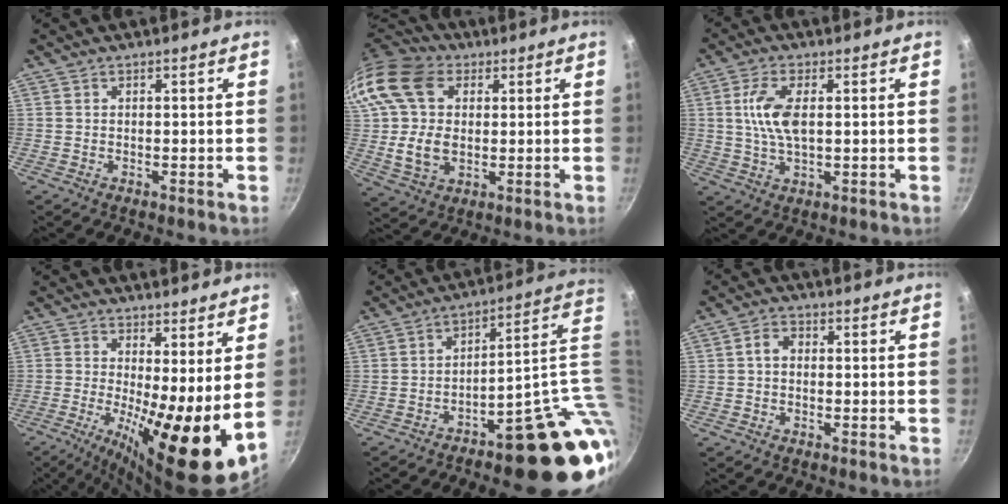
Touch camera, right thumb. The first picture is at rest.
{"total": 18.9, "force": [3.6, 13.8, 12.4], "torque": [-0.237, 0.013, 0.062]}
{"total": 7.9, "force": [1.2, 3.5, 7.0], "torque": [-0.140, 0.002, 0.023]}
{"total": 14.6, "force": [0.0, 3.5, 14.2], "torque": [-0.217, -0.023, -0.003]}
{"total": 21.3, "force": [-3.7, 7.4, 19.6], "torque": [-0.189, 0.017, -0.039]}
{"total": 2.6, "force": [-0.1, 2.0, 1.7], "torque": [-0.025, 0.009, -0.006]}